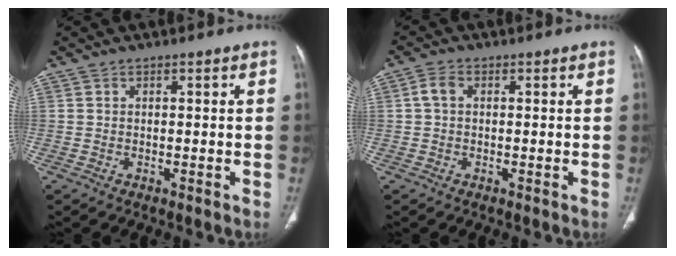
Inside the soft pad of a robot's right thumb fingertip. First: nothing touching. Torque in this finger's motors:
{"motor_torque": [-0.09, 0.09, 0.05, 0.00, 0.00]}